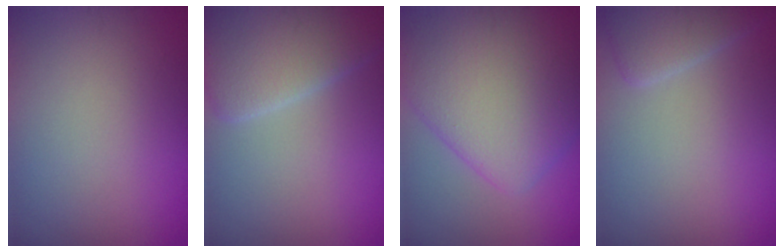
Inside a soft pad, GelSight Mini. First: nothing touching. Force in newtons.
{"total": 5.7, "press": 5.7, "slide": 0.0}
{"total": 9.5, "press": 9.5, "slide": 0.4}
{"total": 2.6, "press": 2.6, "slide": 0.3}